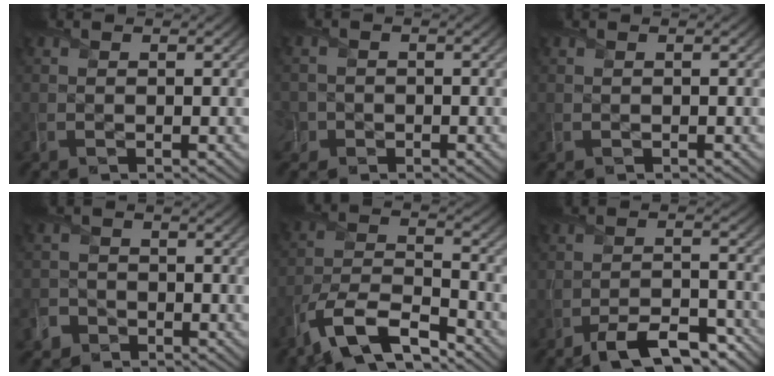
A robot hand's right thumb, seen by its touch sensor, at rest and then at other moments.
{"total": 2.7, "force": [-1.3, 2.3, 0.6], "torque": [-0.020, -0.004, -0.028]}
{"total": 0.0}
{"total": 3.4, "force": [-2.4, 2.3, 0.8], "torque": [-0.016, -0.001, -0.052]}
{"total": 11.3, "force": [-8.4, 3.8, 6.6], "torque": [-0.131, -0.007, -0.176]}
{"total": 8.9, "force": [-6.4, 3.1, 5.3], "torque": [-0.078, 0.001, -0.112]}